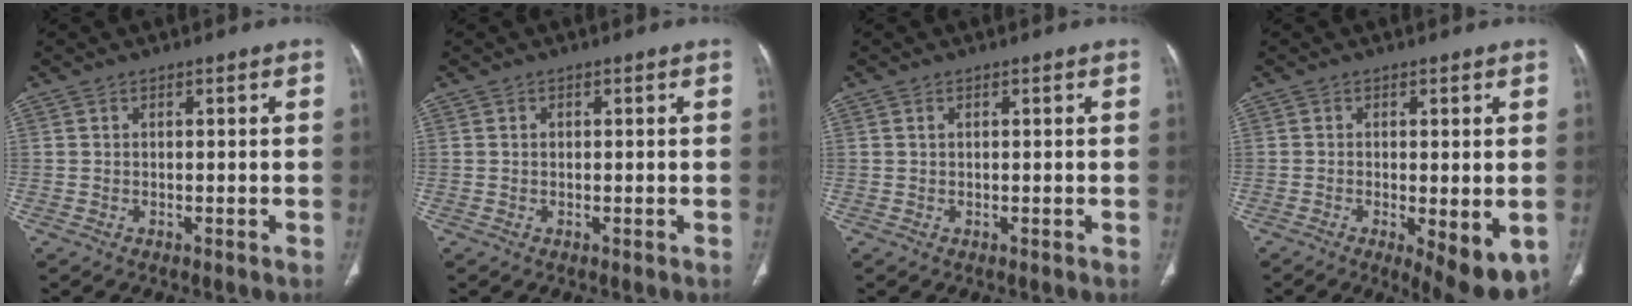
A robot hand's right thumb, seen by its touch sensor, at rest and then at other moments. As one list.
[{"total": 0.6, "force": [0.2, 0.5, 0.4], "torque": [-0.006, 0.002, 0.004]}, {"total": 0.6, "force": [0.3, 0.3, 0.4], "torque": [-0.010, 0.003, 0.007]}, {"total": 9.4, "force": [-2.9, 3.1, 8.3], "torque": [-0.112, -0.021, -0.038]}]